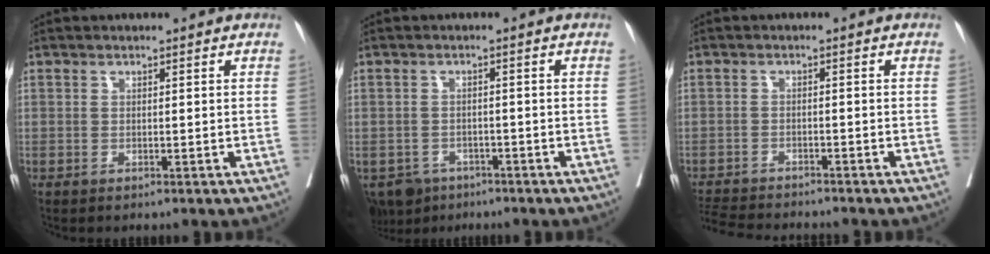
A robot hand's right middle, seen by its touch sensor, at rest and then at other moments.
{"total": 5.2, "force": [-3.8, 3.4, 0.7], "torque": [-0.006, 0.001, -0.060]}
{"total": 9.1, "force": [-8.6, 1.0, 2.9], "torque": [-0.045, -0.009, -0.134]}